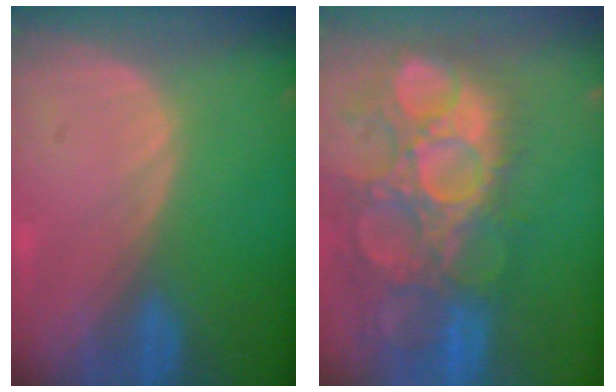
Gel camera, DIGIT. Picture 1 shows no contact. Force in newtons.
{"total": 15.0, "press": 12.6, "slide": 8.2}